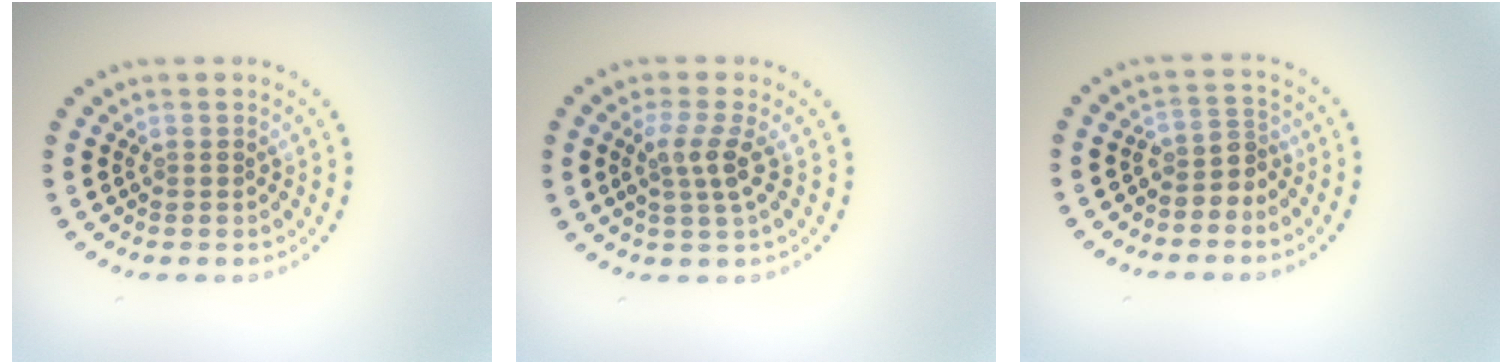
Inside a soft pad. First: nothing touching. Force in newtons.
{"total": 2.6, "press": 2.0, "slide": 1.6}
{"total": 2.3, "press": 1.6, "slide": 1.6}